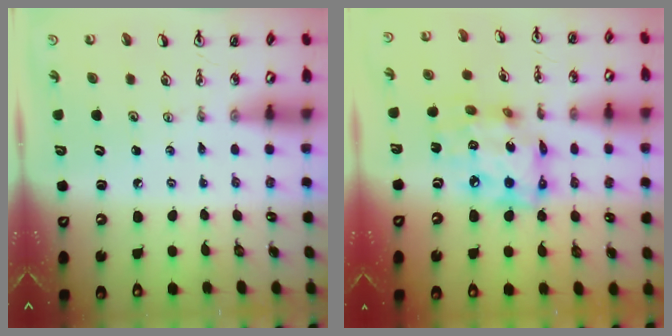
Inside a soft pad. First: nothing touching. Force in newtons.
{"total": 16.1, "press": 16.1, "slide": 1.2}